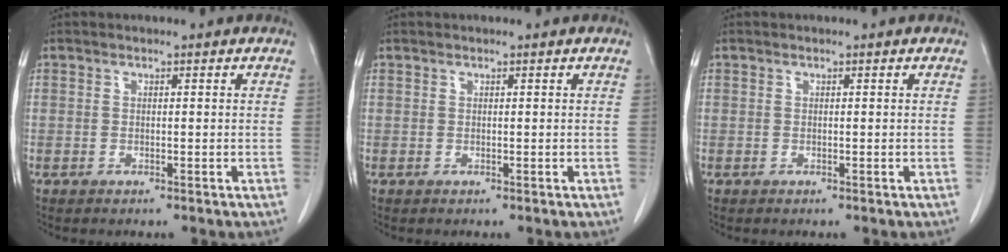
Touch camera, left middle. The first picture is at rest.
{"total": 0.0}
{"total": 0.0}